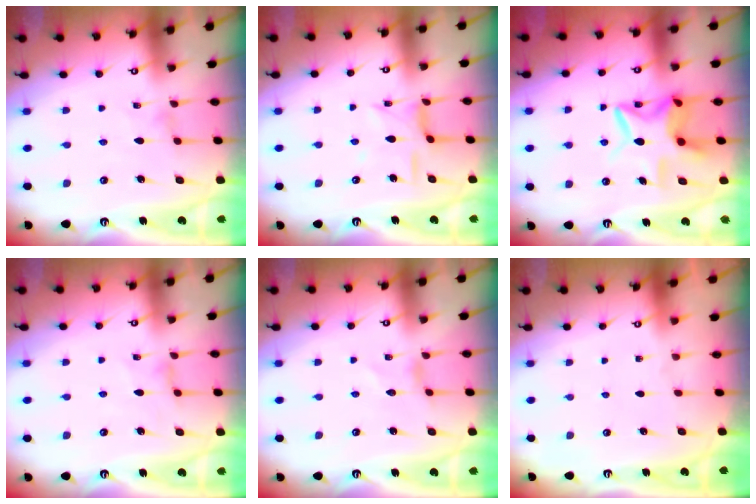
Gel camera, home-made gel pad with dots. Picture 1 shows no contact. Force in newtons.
{"total": 7.5, "press": 7.5, "slide": 0.3}
{"total": 12.3, "press": 12.3, "slide": 1.1}
{"total": 2.5, "press": 2.4, "slide": 0.4}
{"total": 0.0}
{"total": 0.0}